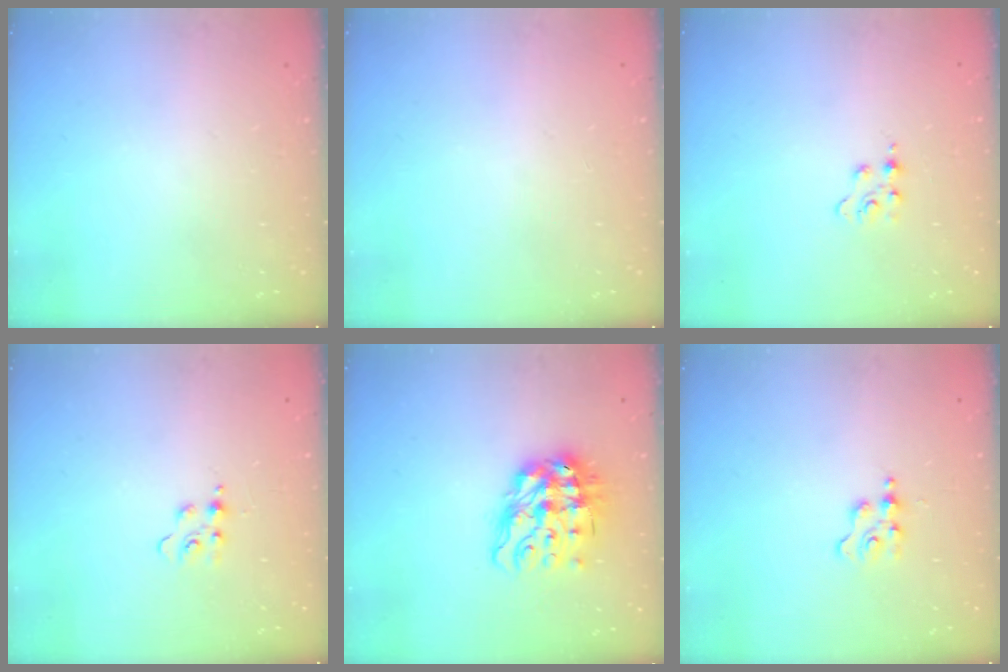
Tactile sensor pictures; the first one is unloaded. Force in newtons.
{"total": 0.7, "press": 0.7, "slide": 0.2}
{"total": 2.4, "press": 2.4, "slide": 0.3}
{"total": 5.6, "press": 5.6, "slide": 0.6}
{"total": 13.5, "press": 13.4, "slide": 1.7}
{"total": 2.5, "press": 2.5, "slide": 0.3}